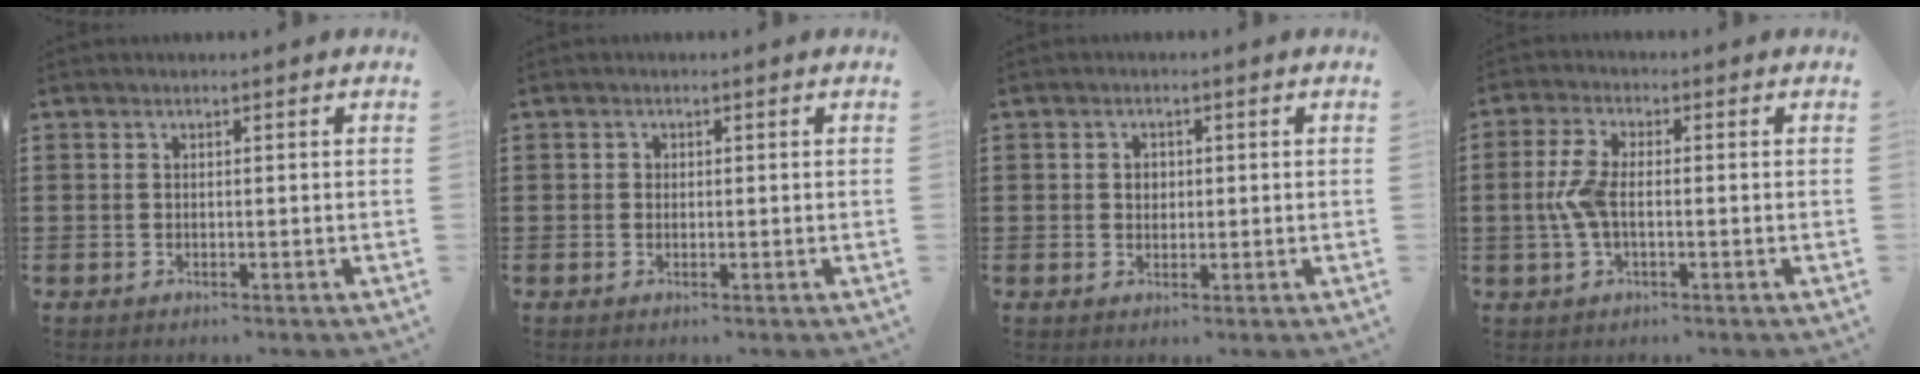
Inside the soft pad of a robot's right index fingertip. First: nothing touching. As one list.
[{"total": 0.7, "force": [0.0, 0.6, 0.2], "torque": [-0.006, 0.003, 0.000]}, {"total": 1.7, "force": [0.3, 1.5, 0.7], "torque": [-0.017, 0.012, 0.005]}, {"total": 5.3, "force": [-0.5, 2.4, 4.7], "torque": [-0.114, -0.003, -0.017]}]